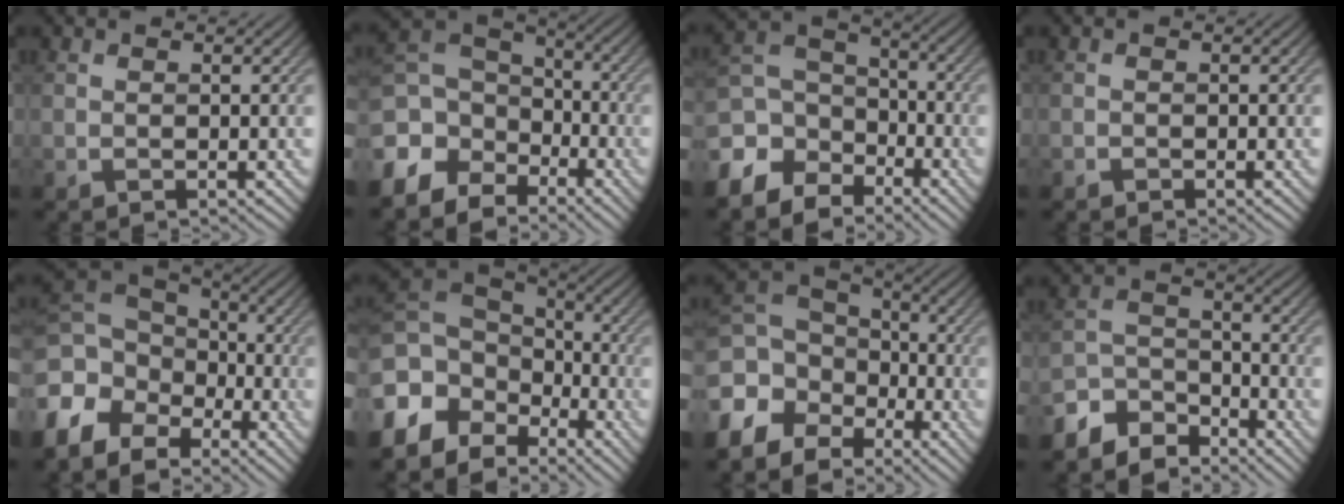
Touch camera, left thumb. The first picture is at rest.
{"total": 10.5, "force": [-5.2, 7.7, 4.9], "torque": [-0.146, -0.028, -0.096]}
{"total": 9.8, "force": [-5.5, 6.9, 4.2], "torque": [-0.126, -0.023, -0.108]}
{"total": 0.6, "force": [-0.5, 0.3, 0.0], "torque": [0.000, -0.001, -0.009]}
{"total": 11.7, "force": [-5.3, 8.4, 6.1], "torque": [-0.173, -0.033, -0.100]}
{"total": 12.8, "force": [-5.8, 9.2, 6.7], "torque": [-0.197, -0.029, -0.099]}
{"total": 11.6, "force": [-5.1, 8.7, 5.7], "torque": [-0.168, -0.036, -0.086]}
{"total": 8.1, "force": [-6.6, 4.1, 2.3], "torque": [-0.058, -0.006, -0.136]}